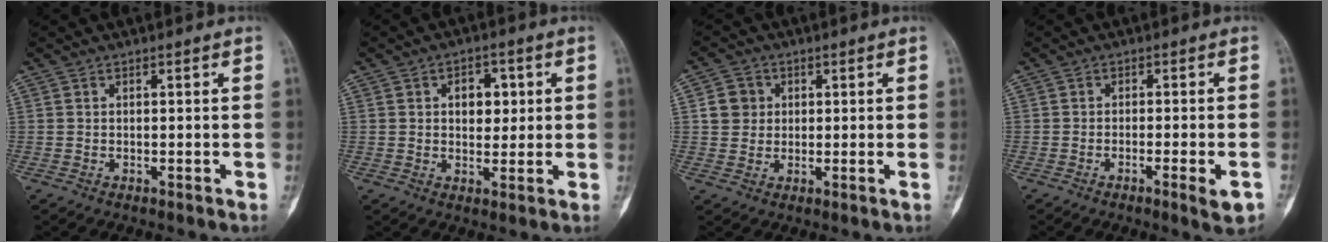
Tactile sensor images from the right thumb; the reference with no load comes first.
{"total": 5.9, "force": [1.4, 4.0, 4.1], "torque": [-0.025, -0.002, 0.018]}
{"total": 4.3, "force": [0.9, 3.9, 1.6], "torque": [-0.008, 0.003, 0.011]}
{"total": 4.5, "force": [-2.1, 0.6, 3.9], "torque": [-0.062, 0.001, -0.032]}